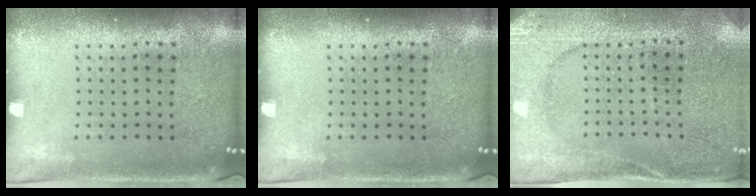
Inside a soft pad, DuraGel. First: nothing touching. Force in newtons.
{"total": 0.0}
{"total": 2.6, "press": 2.5, "slide": 0.5}